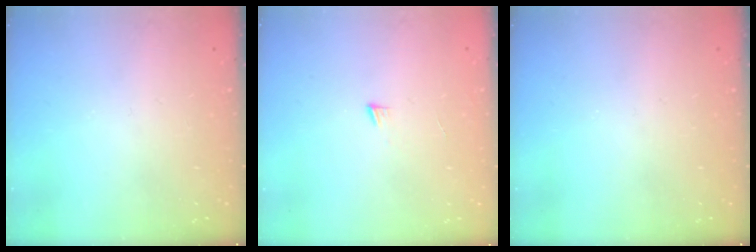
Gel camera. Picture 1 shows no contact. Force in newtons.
{"total": 3.1, "press": 3.1, "slide": 0.4}
{"total": 0.0}